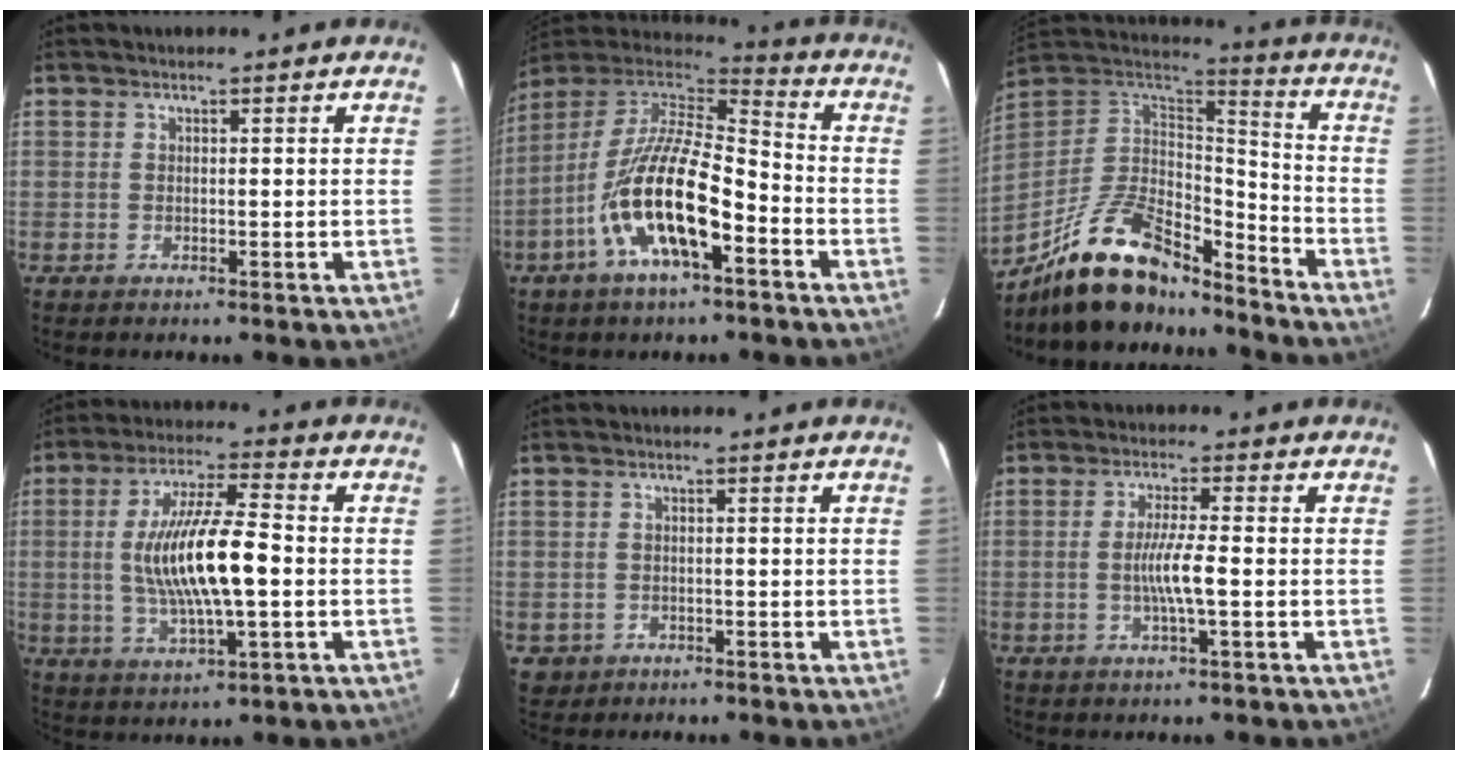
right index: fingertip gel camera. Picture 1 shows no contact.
{"total": 18.7, "force": [-7.8, 6.2, 15.8], "torque": [-0.305, -0.022, -0.155]}
{"total": 20.5, "force": [-15.7, 7.3, 10.9], "torque": [-0.229, -0.002, -0.274]}
{"total": 14.7, "force": [-0.8, 3.4, 14.2], "torque": [-0.269, 0.000, -0.011]}
{"total": 3.2, "force": [-0.9, 2.9, 0.8], "torque": [-0.023, 0.001, -0.004]}
{"total": 5.5, "force": [-1.2, -0.1, 5.4], "torque": [-0.097, -0.005, -0.021]}